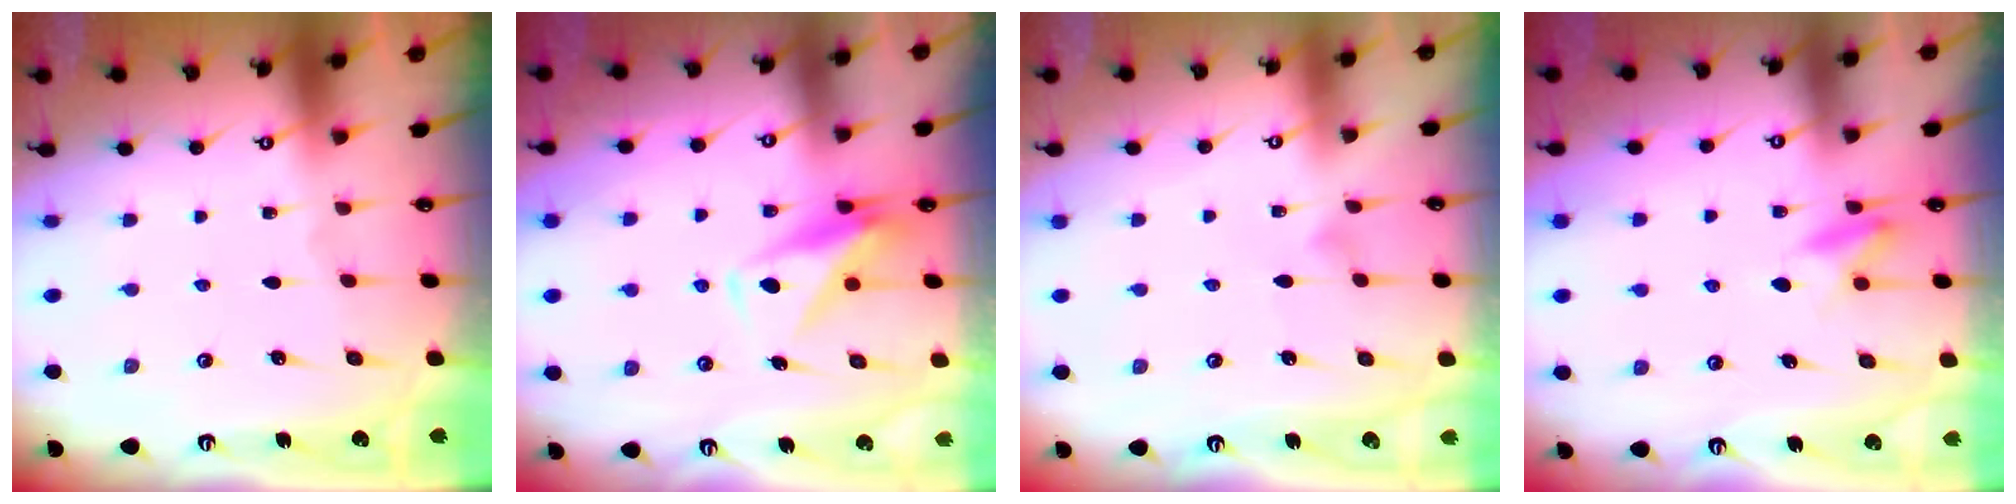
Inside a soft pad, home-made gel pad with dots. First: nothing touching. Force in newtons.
{"total": 8.1, "press": 8.1, "slide": 0.4}
{"total": 3.4, "press": 3.4, "slide": 0.2}
{"total": 7.8, "press": 7.7, "slide": 1.1}